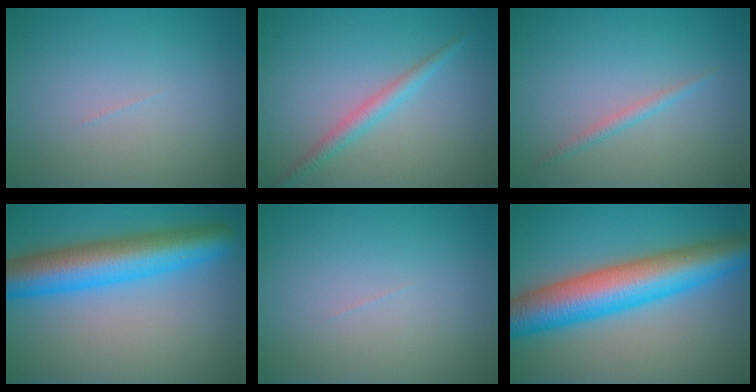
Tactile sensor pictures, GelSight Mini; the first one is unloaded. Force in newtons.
{"total": 2.1, "press": 2.1, "slide": 0.1}
{"total": 1.1, "press": 1.1, "slide": 0.1}
{"total": 8.6, "press": 8.6, "slide": 0.4}
{"total": 0.0}
{"total": 10.7, "press": 10.7, "slide": 0.1}